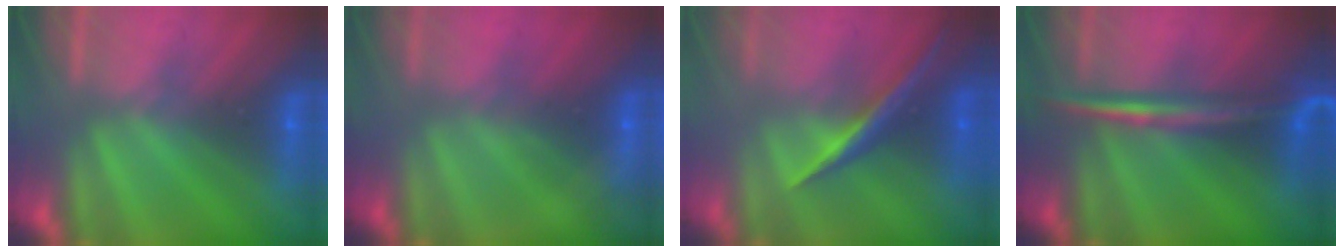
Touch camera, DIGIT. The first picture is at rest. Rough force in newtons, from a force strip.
{"total": 1.7}
{"total": 1.8}
{"total": 2.9}